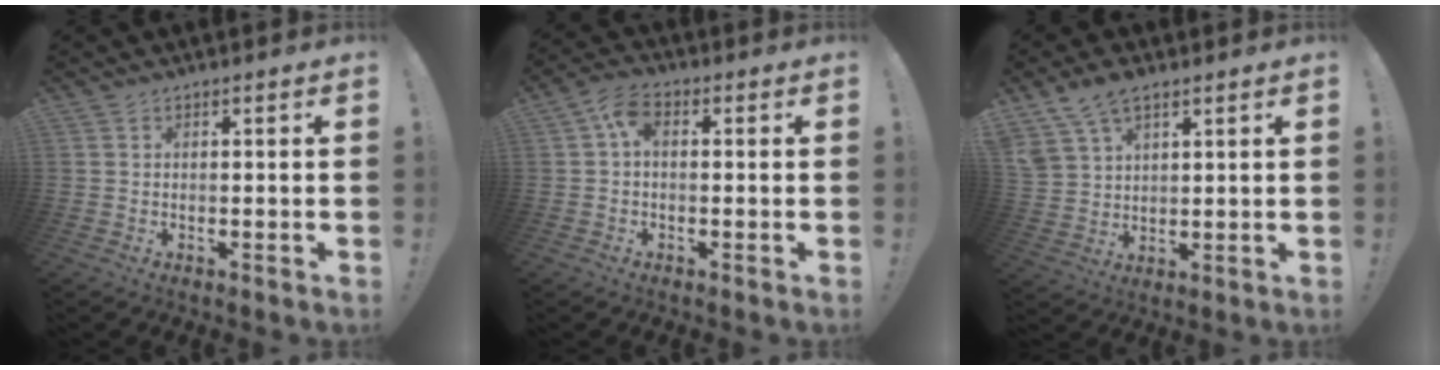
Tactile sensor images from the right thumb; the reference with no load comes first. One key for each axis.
{"total": 5.3, "fx": 0.6, "fy": 3.1, "fz": 4.3, "tx": -0.078, "ty": 0.002, "tz": 0.009}
{"total": 8.8, "fx": 6.0, "fy": 4.5, "fz": 4.5, "tx": -0.104, "ty": -0.019, "tz": 0.119}